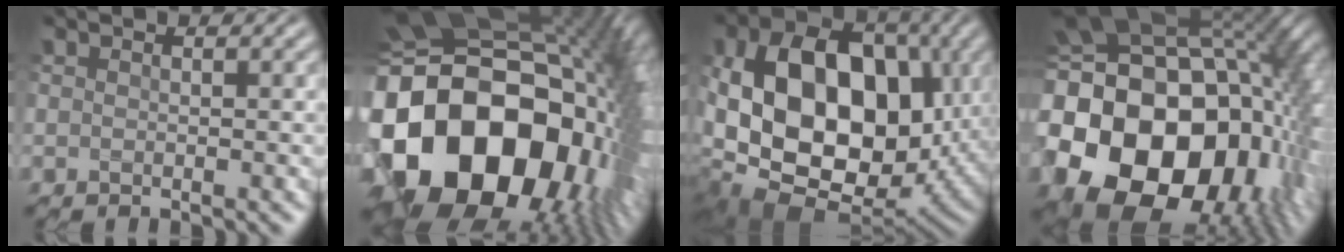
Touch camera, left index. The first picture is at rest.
{"total": 21.4, "force": [-3.7, 15.9, 13.8], "torque": [-0.303, -0.051, -0.035]}
{"total": 17.1, "force": [0.1, 11.8, 12.4], "torque": [-0.229, -0.007, 0.013]}
{"total": 21.2, "force": [-3.2, 15.3, 14.4], "torque": [-0.304, -0.032, -0.032]}